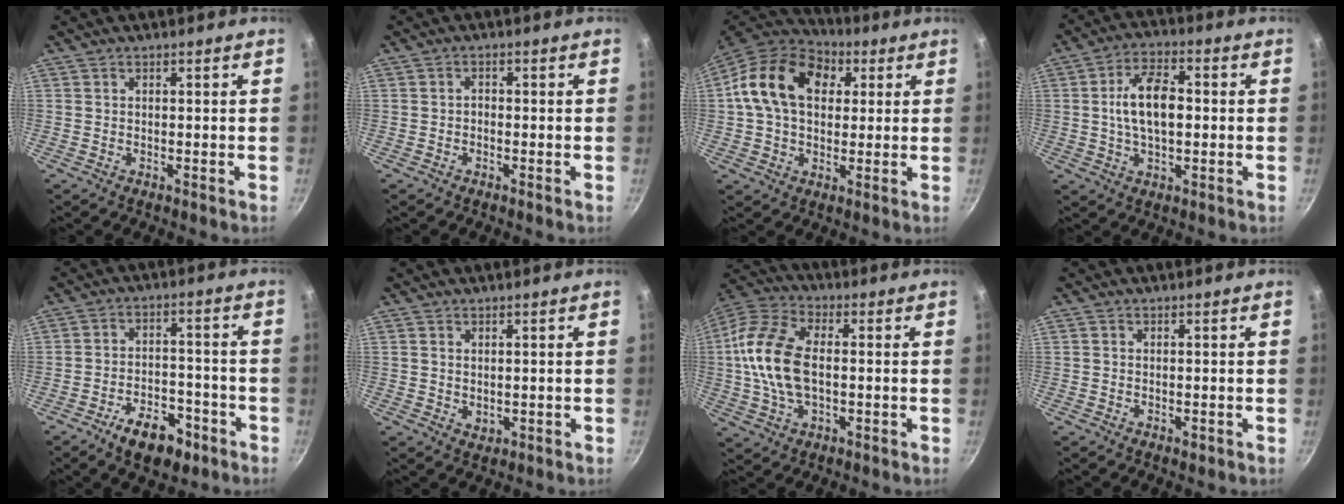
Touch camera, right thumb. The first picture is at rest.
{"total": 1.0, "force": [-0.4, 0.7, 0.6], "torque": [-0.008, 0.005, -0.009]}
{"total": 17.0, "force": [4.1, 12.2, 11.2], "torque": [-0.171, 0.018, 0.054]}
{"total": 10.4, "force": [0.4, 5.5, 8.8], "torque": [-0.141, 0.021, 0.003]}
{"total": 10.5, "force": [-6.1, 5.7, 6.4], "torque": [-0.076, 0.043, -0.090]}
{"total": 1.8, "force": [0.7, 1.2, 1.1], "torque": [-0.013, -0.007, 0.013]}
{"total": 15.4, "force": [0.0, 9.1, 12.5], "torque": [-0.240, 0.025, -0.014]}
{"total": 1.1, "force": [-0.2, 0.8, 0.7], "torque": [-0.009, 0.001, -0.004]}